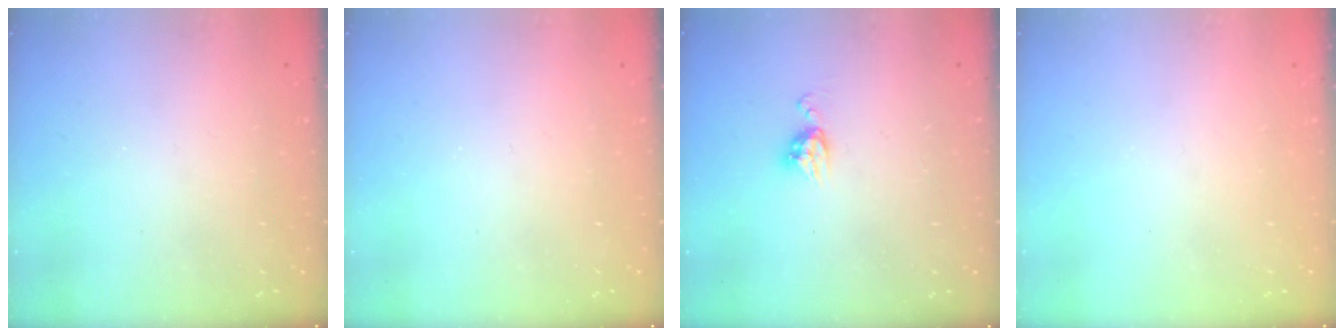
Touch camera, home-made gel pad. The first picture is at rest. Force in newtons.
{"total": 0.0}
{"total": 5.9, "press": 5.9, "slide": 0.5}
{"total": 0.0}